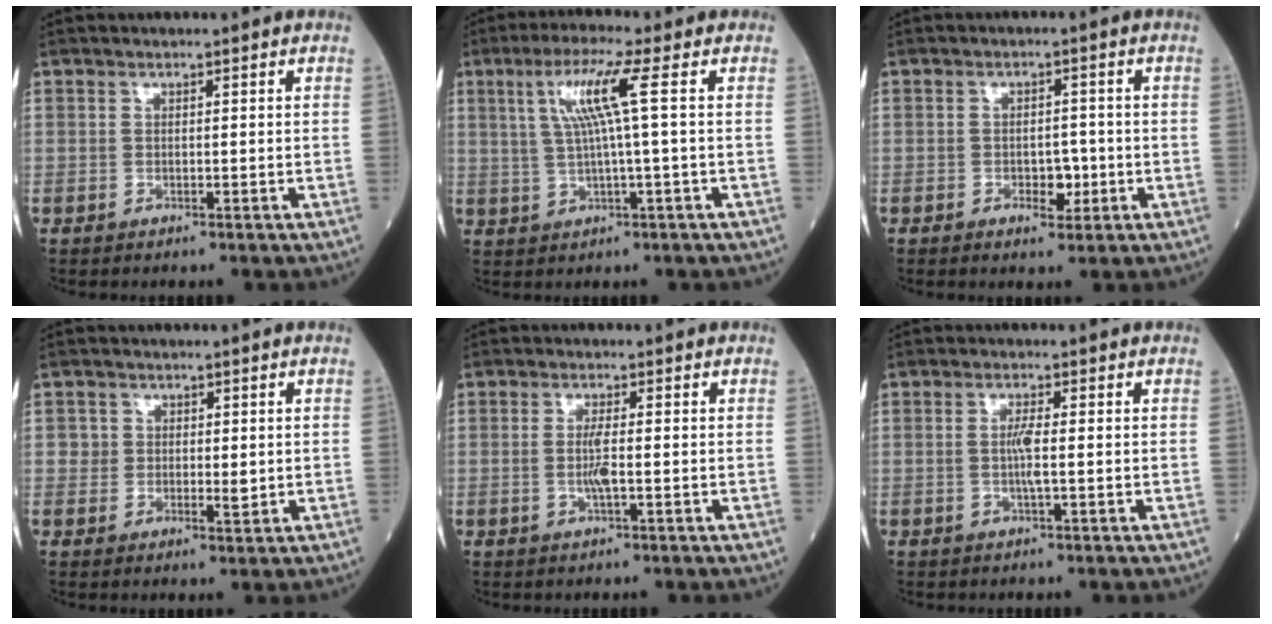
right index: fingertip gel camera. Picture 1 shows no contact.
{"total": 7.2, "force": [1.8, -1.0, 6.9], "torque": [-0.135, 0.012, 0.041]}
{"total": 3.3, "force": [-1.0, 1.8, 2.6], "torque": [-0.033, 0.003, -0.010]}
{"total": 2.8, "force": [0.4, 2.2, 1.7], "torque": [-0.019, -0.003, 0.003]}
{"total": 2.9, "force": [-0.3, 0.1, 2.8], "torque": [-0.064, -0.005, -0.009]}
{"total": 2.6, "force": [-0.1, -0.1, 2.6], "torque": [-0.053, -0.002, -0.004]}